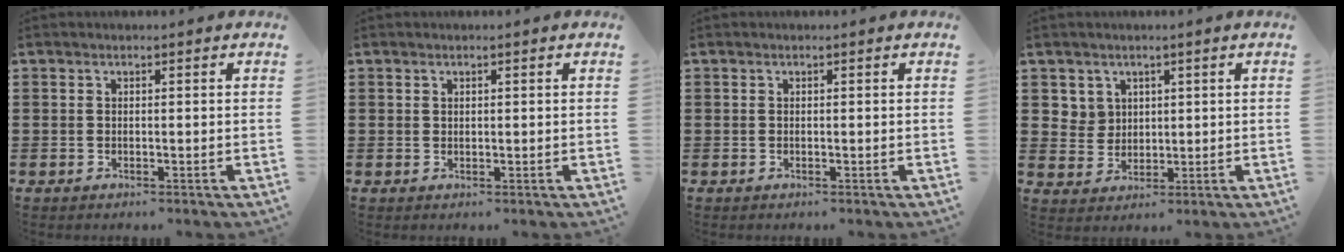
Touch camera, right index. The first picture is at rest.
{"total": 0.6, "force": [0.4, 0.5, 0.2], "torque": [-0.004, 0.003, 0.008]}
{"total": 0.0}
{"total": 4.1, "force": [2.0, 3.5, 0.5], "torque": [-0.027, 0.012, 0.038]}